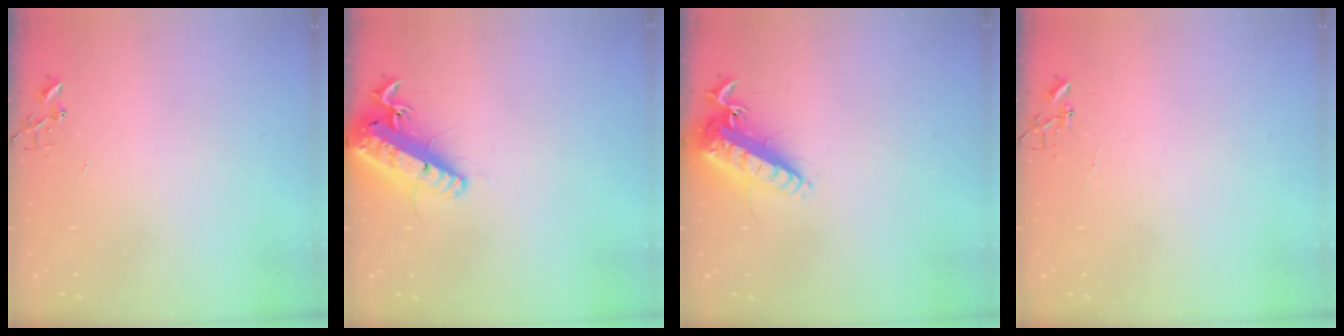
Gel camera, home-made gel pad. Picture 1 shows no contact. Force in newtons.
{"total": 17.1, "press": 16.8, "slide": 3.4}
{"total": 14.6, "press": 14.4, "slide": 2.8}
{"total": 4.3, "press": 4.3, "slide": 0.3}